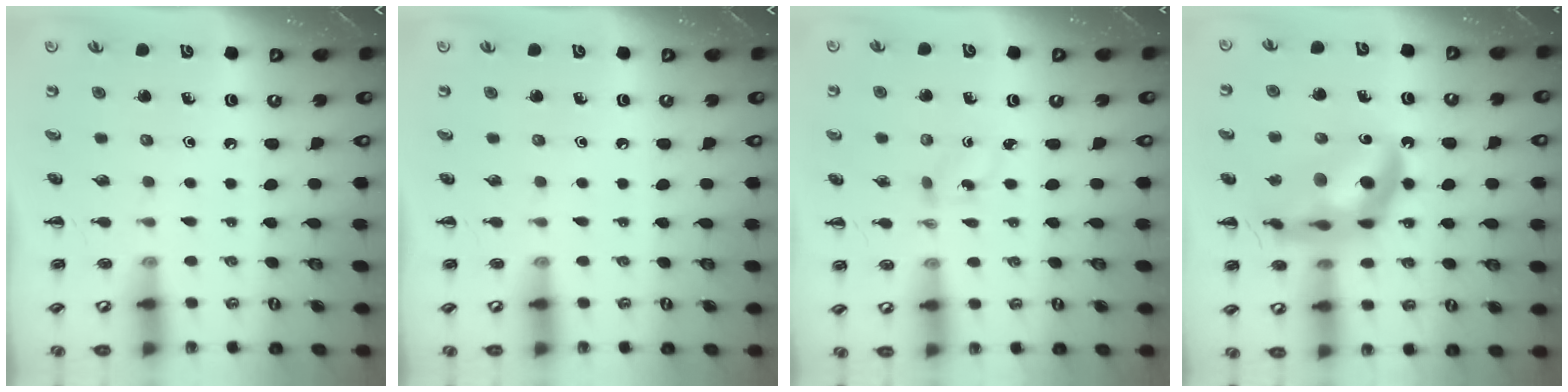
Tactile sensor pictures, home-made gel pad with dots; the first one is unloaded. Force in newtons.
{"total": 0.0}
{"total": 2.0, "press": 1.8, "slide": 0.8}
{"total": 18.8, "press": 18.3, "slide": 4.5}